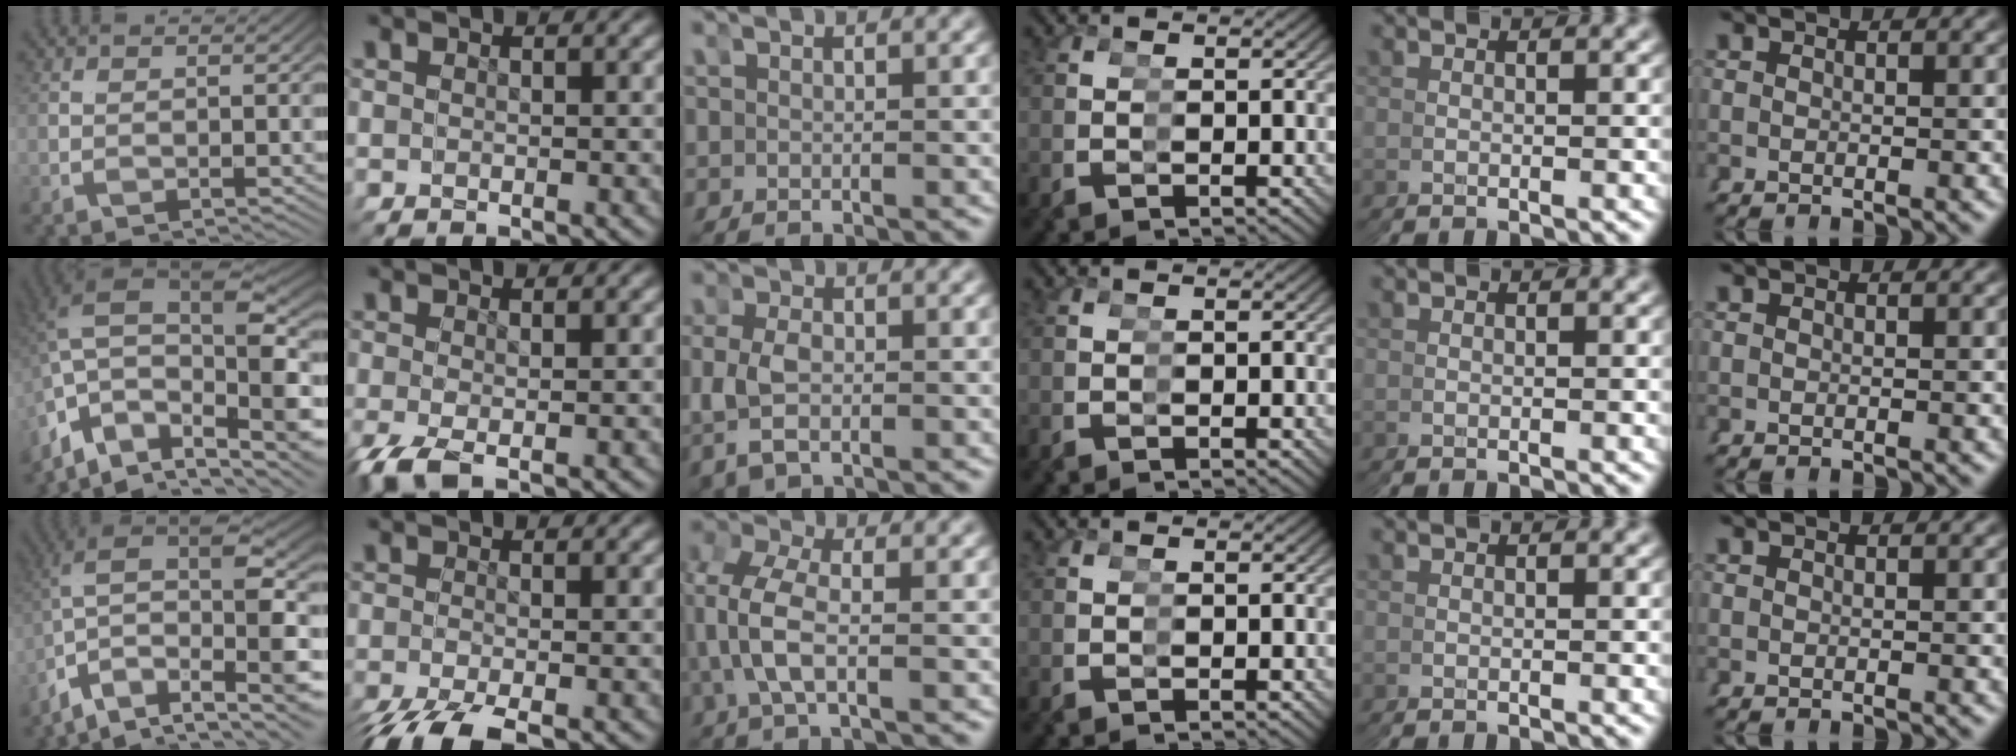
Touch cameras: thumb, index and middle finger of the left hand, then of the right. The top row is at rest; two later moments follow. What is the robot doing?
{"motion": "grasp_and_lifting", "object": "pipette"}